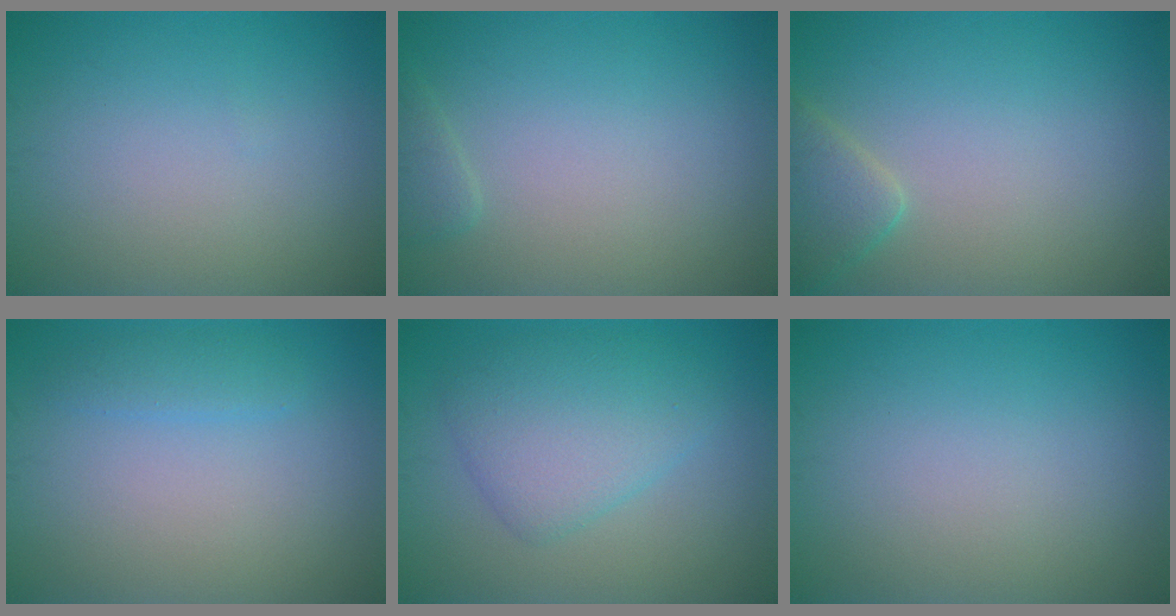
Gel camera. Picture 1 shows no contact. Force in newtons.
{"total": 1.2, "press": 1.2, "slide": 0.1}
{"total": 2.8, "press": 2.8, "slide": 0.1}
{"total": 1.4, "press": 1.4, "slide": 0.1}
{"total": 4.7, "press": 4.7, "slide": 0.1}
{"total": 0.0}